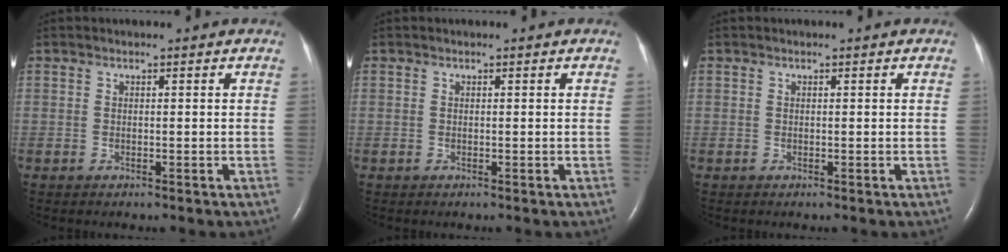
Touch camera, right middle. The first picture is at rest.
{"total": 0.0}
{"total": 0.0}